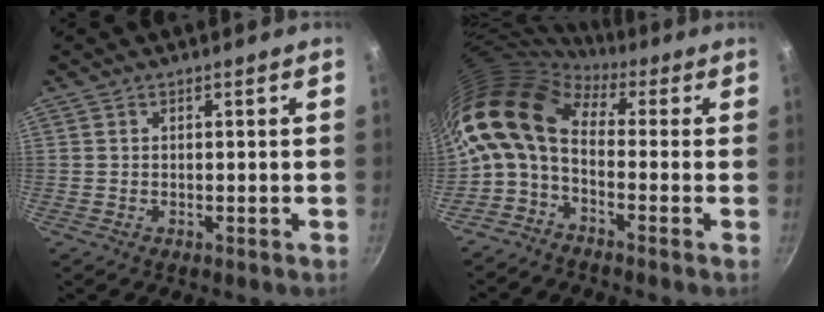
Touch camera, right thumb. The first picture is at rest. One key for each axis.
{"total": 13.1, "fx": 0.4, "fy": 8.0, "fz": 10.4, "tx": -0.203, "ty": 0.025, "tz": -0.014}